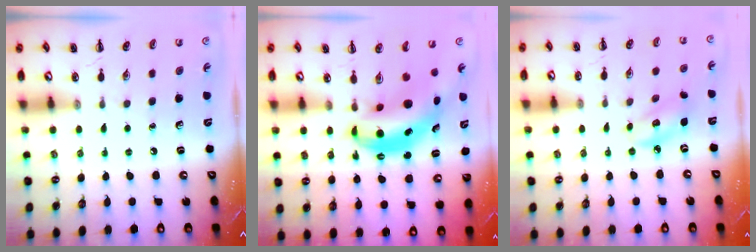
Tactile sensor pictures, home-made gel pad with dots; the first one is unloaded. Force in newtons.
{"total": 8.2, "press": 8.1, "slide": 1.7}
{"total": 3.8, "press": 3.8, "slide": 0.5}